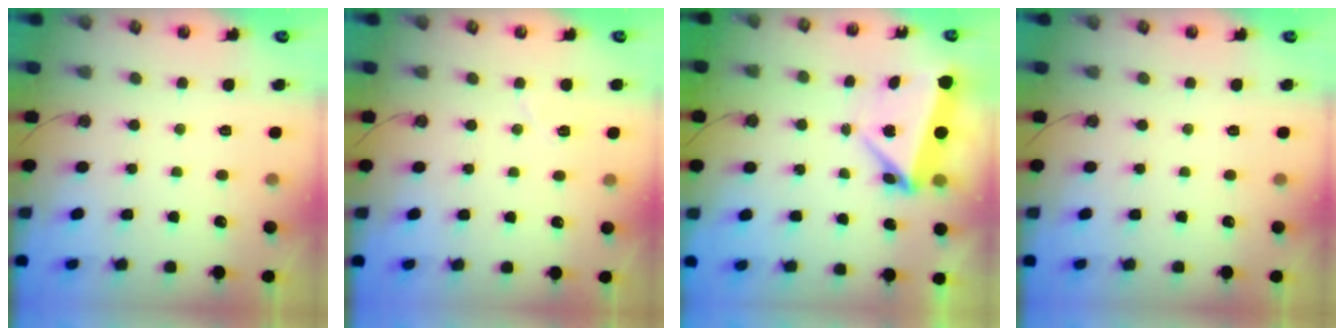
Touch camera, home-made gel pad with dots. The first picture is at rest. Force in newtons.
{"total": 4.8, "press": 4.5, "slide": 1.6}
{"total": 11.3, "press": 7.2, "slide": 8.7}
{"total": 0.0}